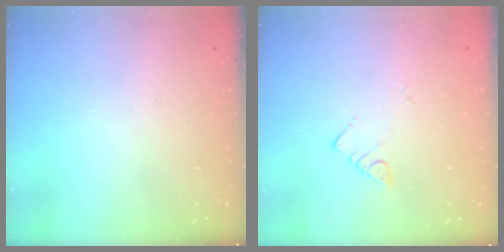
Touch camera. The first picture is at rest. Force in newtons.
{"total": 2.7, "press": 2.7, "slide": 0.3}